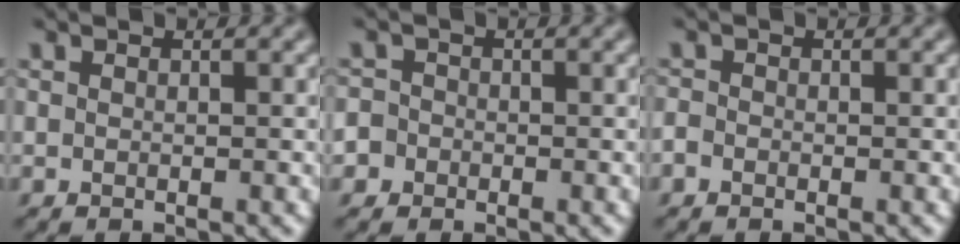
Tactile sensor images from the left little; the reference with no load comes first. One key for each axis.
{"total": 3.0, "fx": -1.2, "fy": 2.7, "fz": 0.6, "tx": 0.005, "ty": 0.012, "tz": -0.041}
{"total": 1.1, "fx": -0.7, "fy": 0.8, "fz": 0.3, "tx": -0.008, "ty": -0.001, "tz": -0.013}